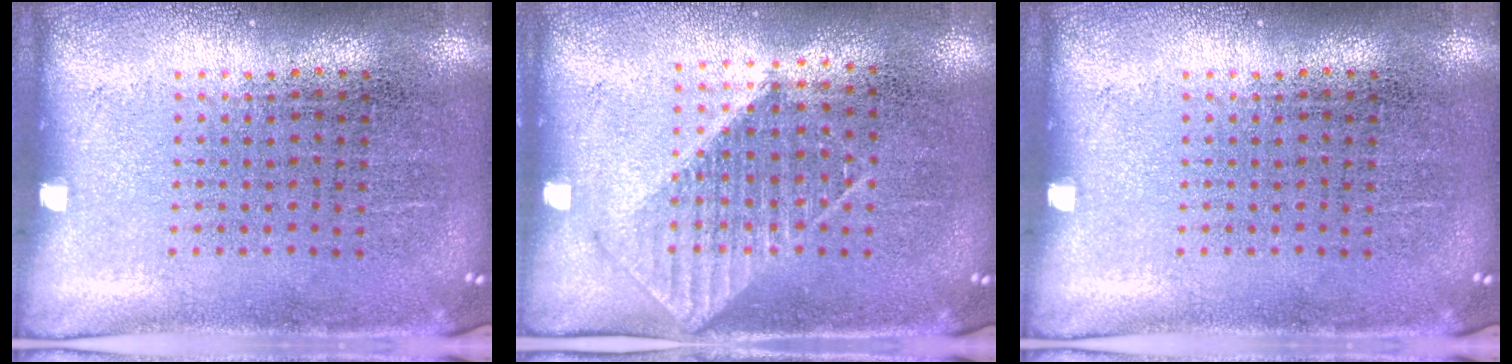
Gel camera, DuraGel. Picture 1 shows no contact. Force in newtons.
{"total": 1.0, "press": 0.9, "slide": 0.3}
{"total": 0.0}